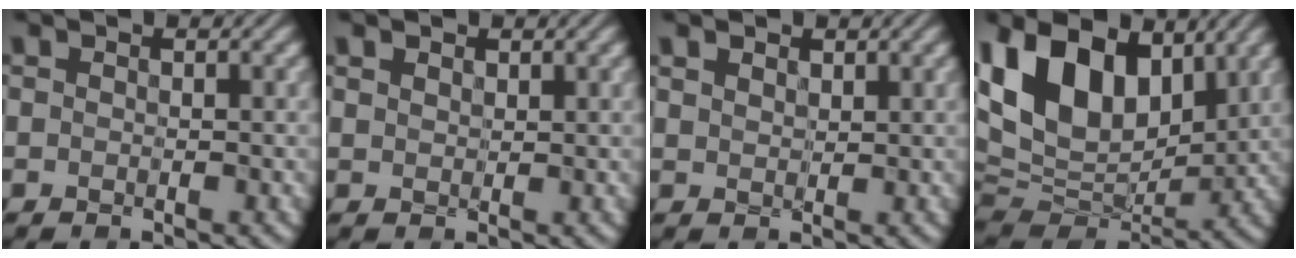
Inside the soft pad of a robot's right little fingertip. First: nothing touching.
{"total": 1.5, "force": [1.0, 0.9, 0.6], "torque": [-0.016, -0.001, 0.023]}
{"total": 2.2, "force": [1.4, 1.4, 1.0], "torque": [-0.029, 0.000, 0.028]}
{"total": 15.1, "force": [5.3, 9.6, 10.4], "torque": [-0.212, 0.022, 0.088]}